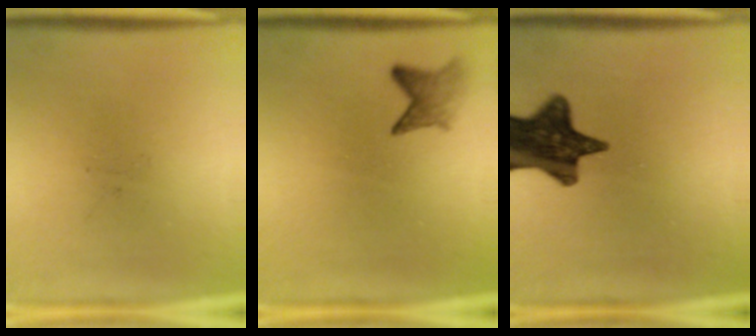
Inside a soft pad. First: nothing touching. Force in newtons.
{"total": 2.4}
{"total": 13.7}